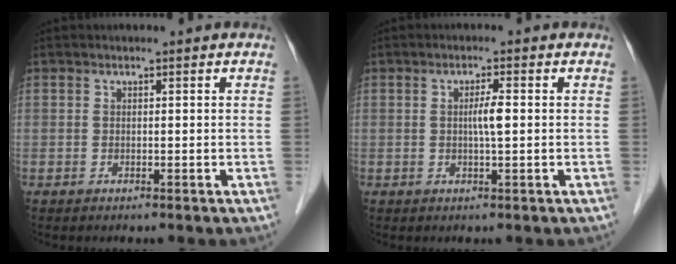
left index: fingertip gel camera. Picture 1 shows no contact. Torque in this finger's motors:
{"motor_torque": [0.81, 0.21, 0.29, 0.05]}